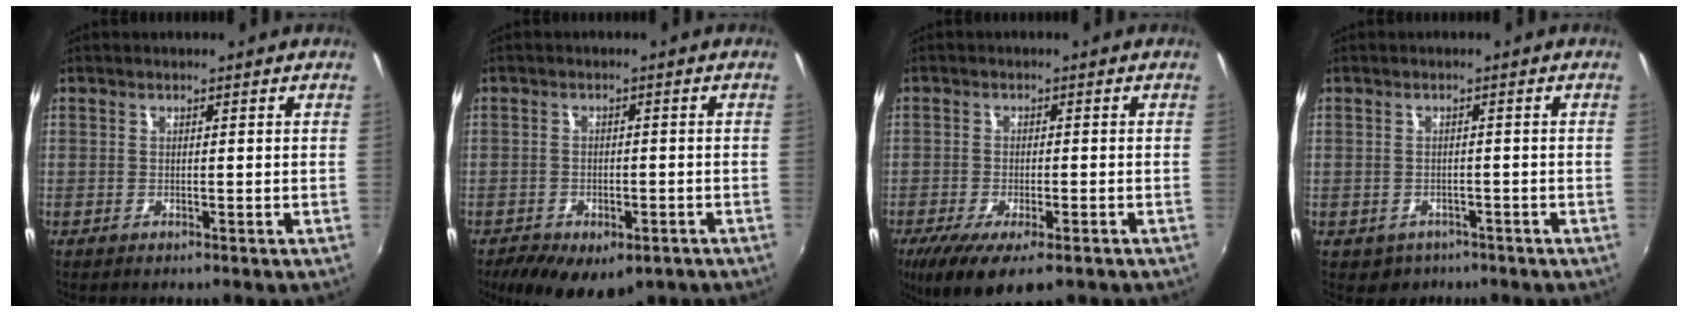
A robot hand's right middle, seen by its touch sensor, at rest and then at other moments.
{"total": 10.9, "force": [-6.8, 5.7, 6.3], "torque": [-0.136, -0.028, -0.095]}
{"total": 11.3, "force": [-7.1, 3.7, 8.0], "torque": [-0.165, -0.045, -0.114]}
{"total": 3.4, "force": [-1.8, 2.8, 0.7], "torque": [-0.024, -0.005, -0.021]}